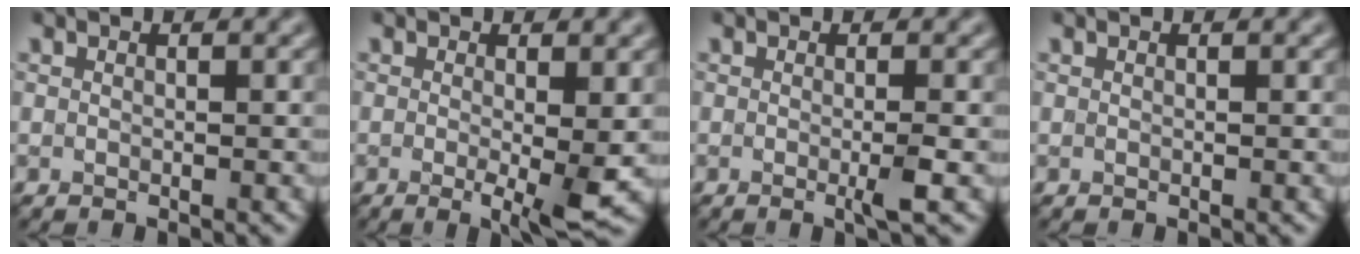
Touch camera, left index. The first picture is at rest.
{"total": 3.5, "force": [-0.4, 0.4, 3.4], "torque": [-0.050, -0.013, -0.004]}
{"total": 1.6, "force": [-0.3, 0.2, 1.6], "torque": [-0.027, -0.009, -0.009]}
{"total": 0.0}